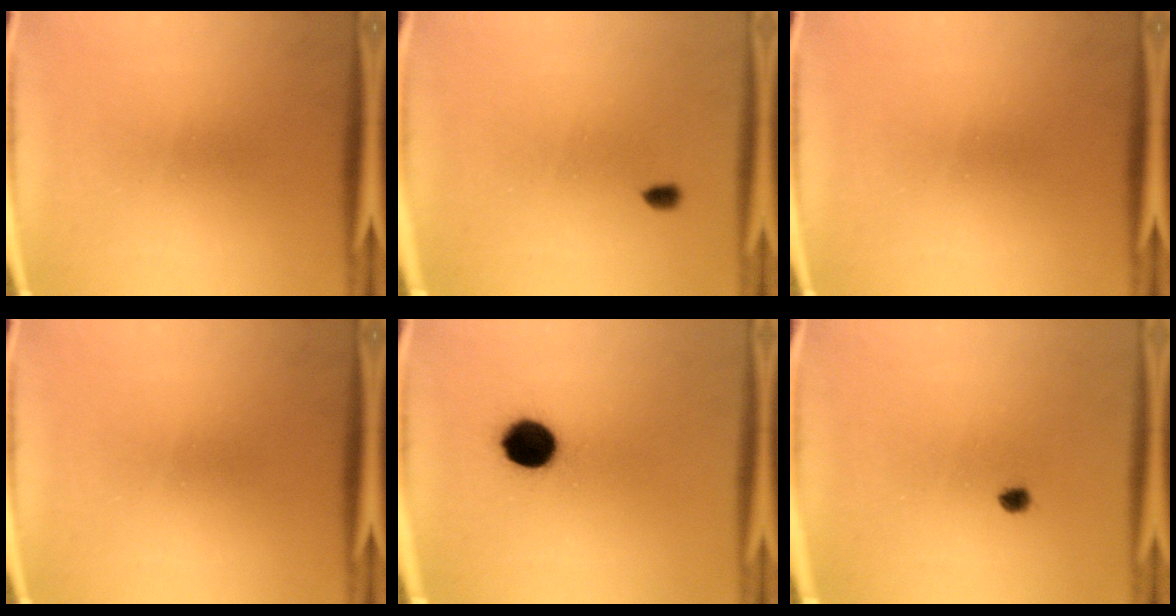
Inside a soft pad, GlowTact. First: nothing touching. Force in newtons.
{"total": 1.2}
{"total": 0.0}
{"total": 0.0}
{"total": 9.2}
{"total": 1.4}